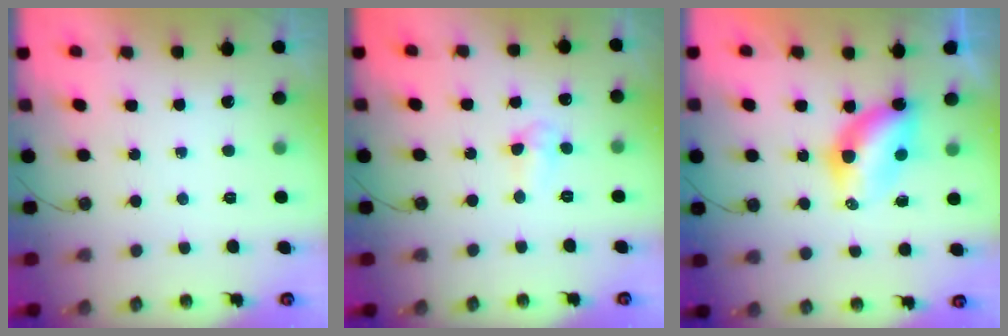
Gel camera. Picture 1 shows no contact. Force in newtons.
{"total": 3.2, "press": 3.2, "slide": 0.5}
{"total": 6.1, "press": 6.1, "slide": 0.3}